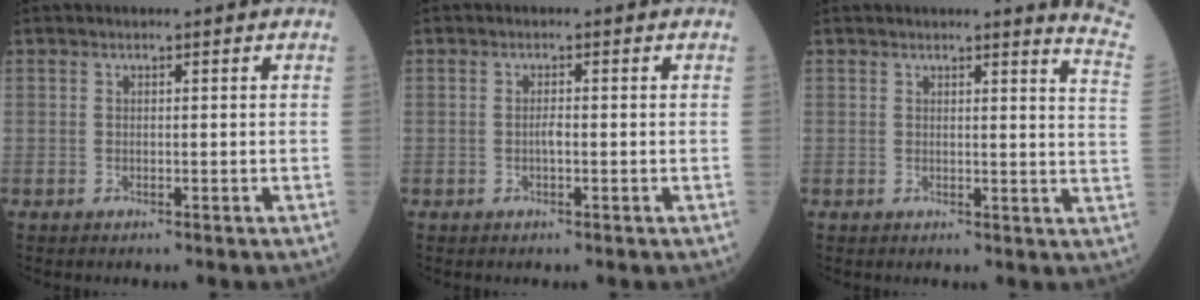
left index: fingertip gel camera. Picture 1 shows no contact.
{"total": 1.0, "force": [-0.5, 0.2, 0.8], "torque": [-0.017, -0.001, -0.009]}
{"total": 7.1, "force": [6.9, -1.2, 1.3], "torque": [-0.012, -0.080, 0.048]}